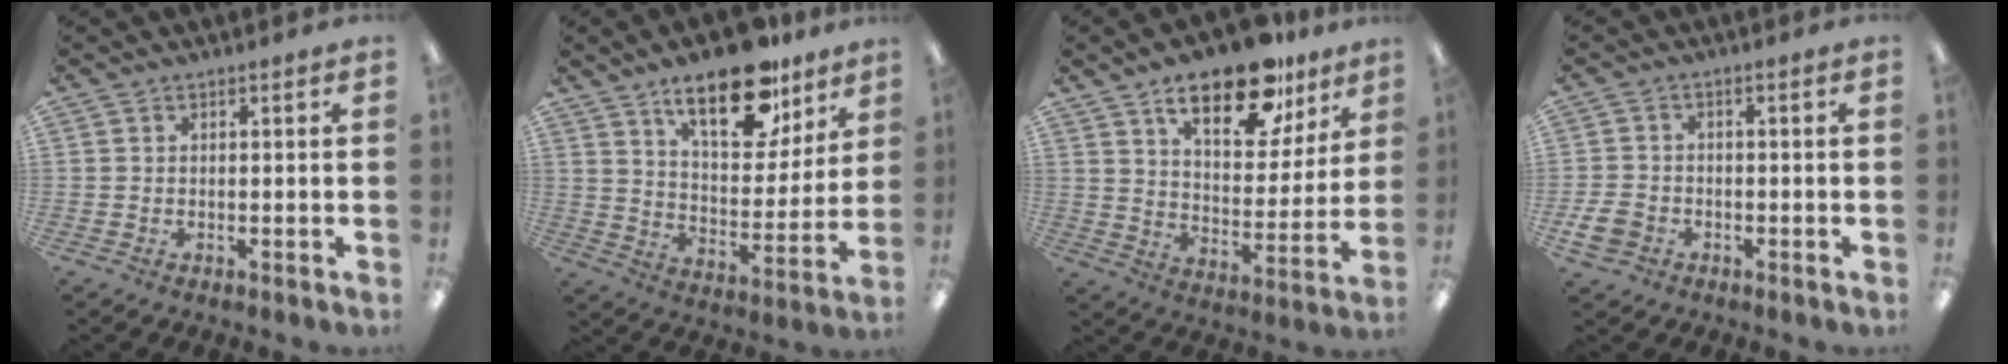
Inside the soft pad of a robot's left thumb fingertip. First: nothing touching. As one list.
[{"total": 19.7, "force": [13.1, 8.9, 11.8], "torque": [-0.171, -0.068, 0.219]}, {"total": 19.2, "force": [12.7, 8.4, 11.6], "torque": [-0.169, -0.063, 0.210]}, {"total": 4.6, "force": [-2.3, 3.4, 2.1], "torque": [-0.052, 0.004, -0.043]}]